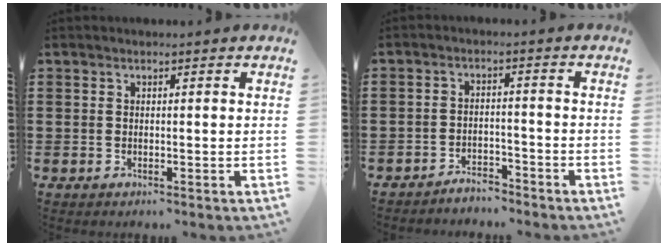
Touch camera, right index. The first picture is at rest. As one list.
[{"total": 3.1, "force": [-3.1, 0.4, -0.1], "torque": [-0.006, 0.004, -0.065]}]